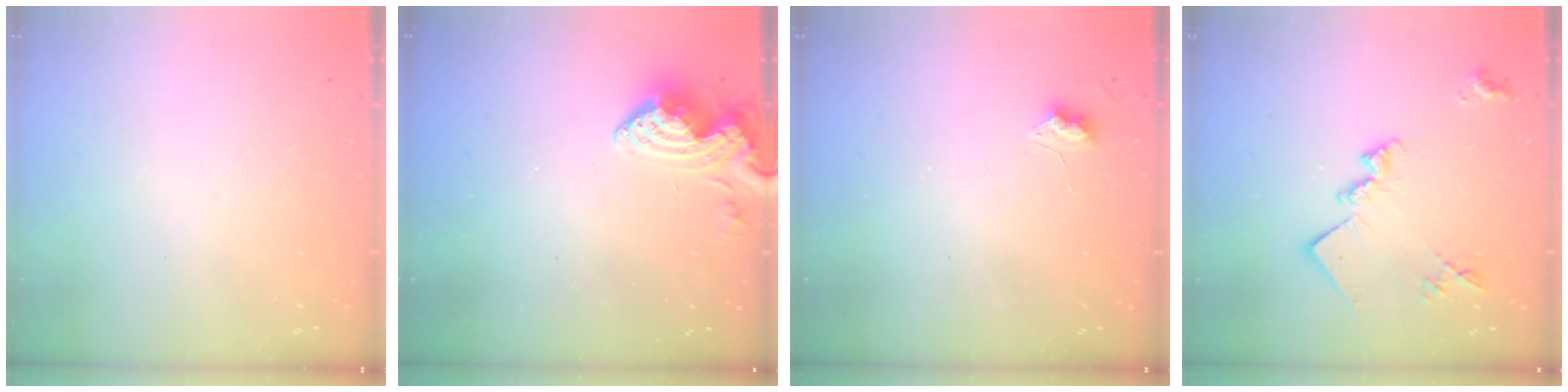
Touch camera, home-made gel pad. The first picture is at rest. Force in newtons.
{"total": 9.9, "press": 9.8, "slide": 1.1}
{"total": 5.9, "press": 5.9, "slide": 0.7}
{"total": 14.6, "press": 14.5, "slide": 0.6}